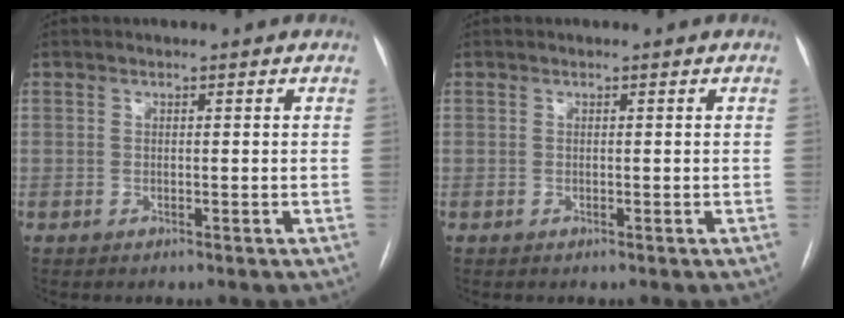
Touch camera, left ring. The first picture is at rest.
{"total": 0.0}